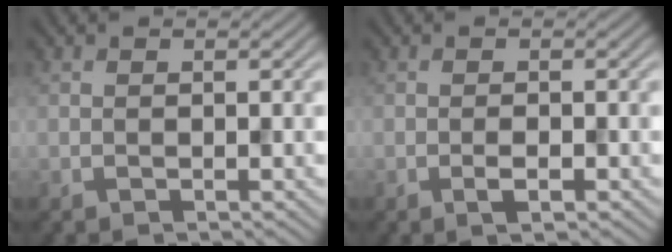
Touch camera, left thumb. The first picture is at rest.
{"total": 1.4, "force": [-0.6, 0.4, 1.2], "torque": [-0.023, -0.001, -0.013]}